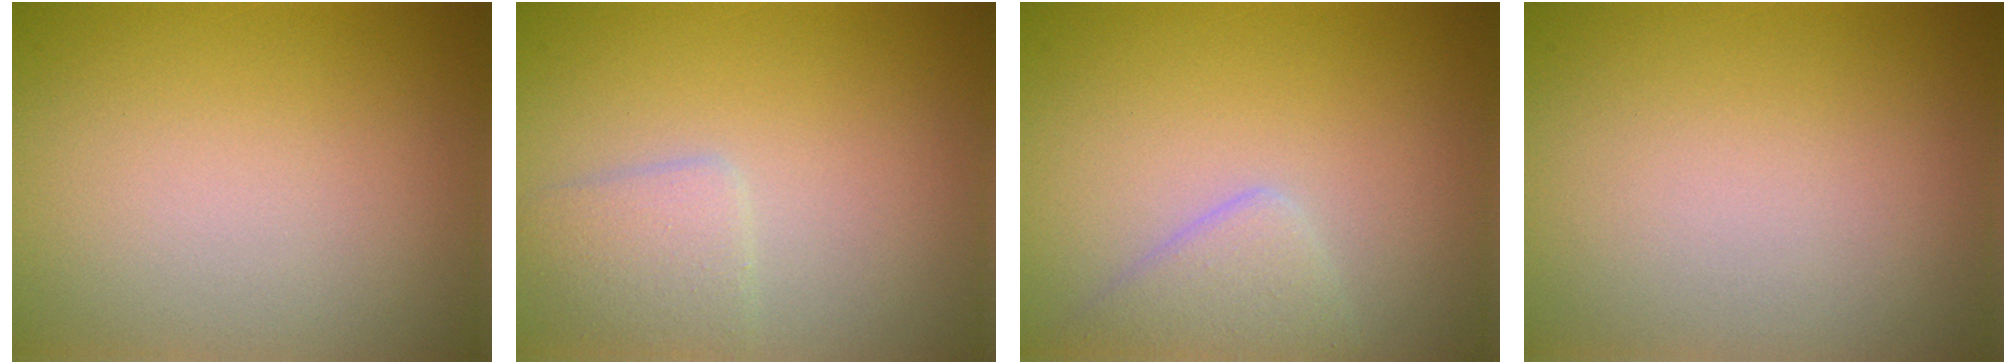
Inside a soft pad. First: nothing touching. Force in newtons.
{"total": 2.2, "press": 2.2, "slide": 0.1}
{"total": 2.4, "press": 2.3, "slide": 0.2}
{"total": 0.0}